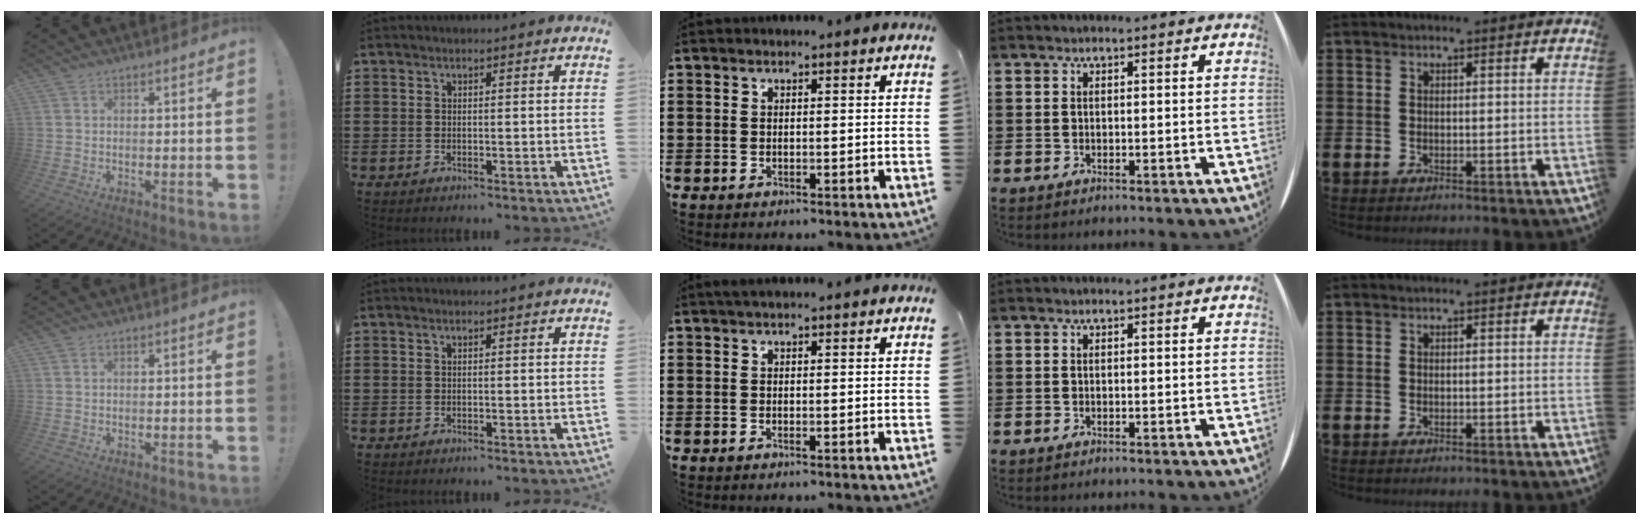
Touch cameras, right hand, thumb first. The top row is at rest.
{"middle": {"total": 0.8, "force": [0.2, -0.1, 0.8], "torque": [-0.014, 0.001, 0.002]}}